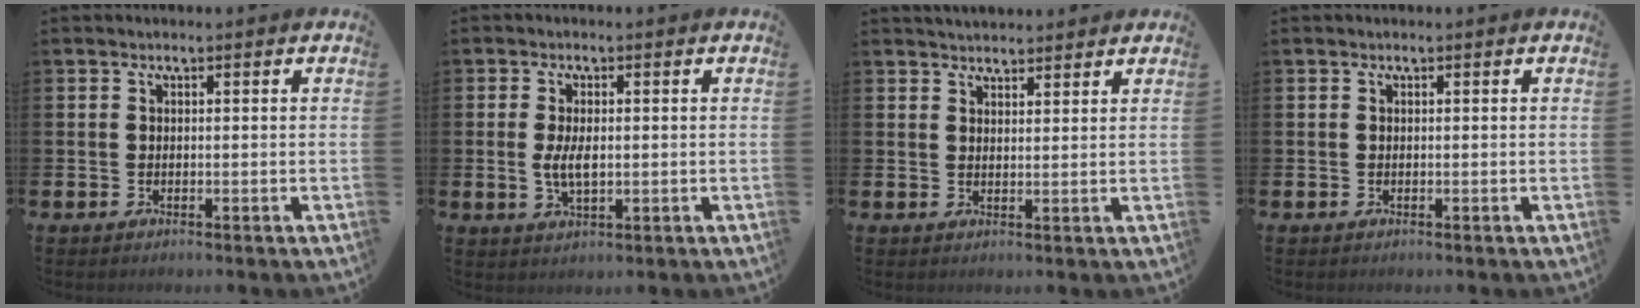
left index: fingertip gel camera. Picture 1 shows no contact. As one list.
[{"total": 3.6, "force": [0.0, 1.7, 3.2], "torque": [-0.050, 0.001, -0.003]}, {"total": 3.0, "force": [2.9, 0.6, -0.1], "torque": [-0.001, -0.011, 0.054]}, {"total": 0.0}]